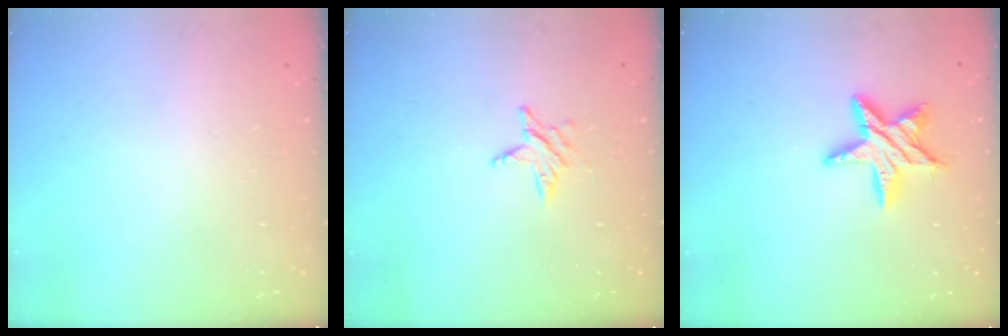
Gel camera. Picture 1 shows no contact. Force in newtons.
{"total": 4.7, "press": 4.6, "slide": 0.6}
{"total": 11.3, "press": 11.3, "slide": 0.7}